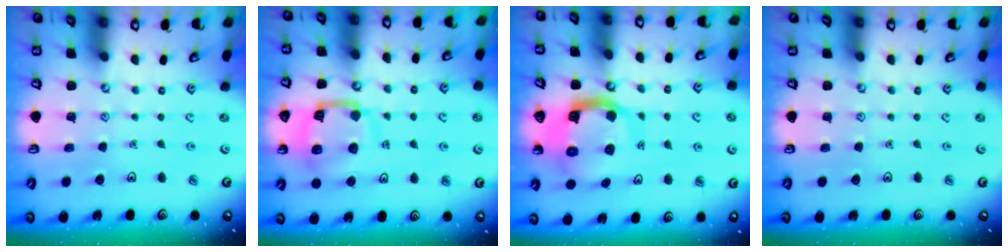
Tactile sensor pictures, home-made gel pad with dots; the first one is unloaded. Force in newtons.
{"total": 13.1, "press": 13.0, "slide": 1.5}
{"total": 13.5, "press": 13.4, "slide": 1.8}
{"total": 0.0}